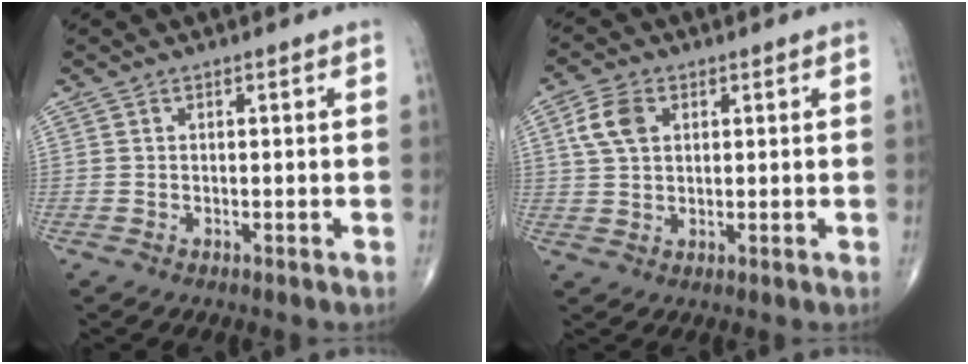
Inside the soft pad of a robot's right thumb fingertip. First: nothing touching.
{"total": 5.9, "force": [1.9, 3.9, 4.0], "torque": [-0.076, 0.003, 0.035]}